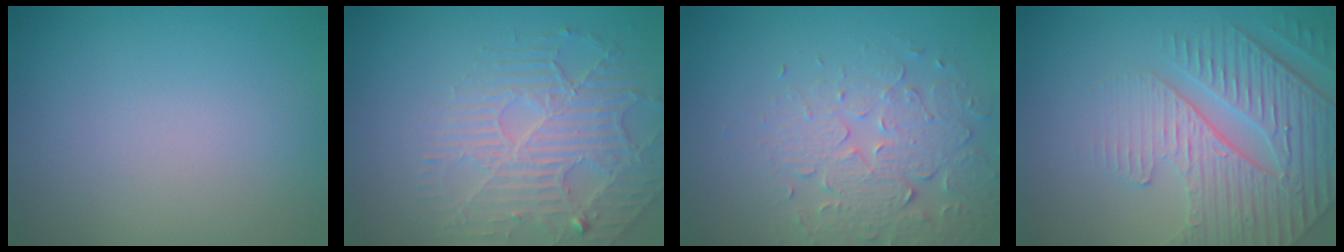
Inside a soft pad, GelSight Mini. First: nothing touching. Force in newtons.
{"total": 3.8, "press": 3.4, "slide": 1.6}
{"total": 3.9, "press": 3.6, "slide": 1.4}
{"total": 4.8, "press": 4.6, "slide": 1.6}